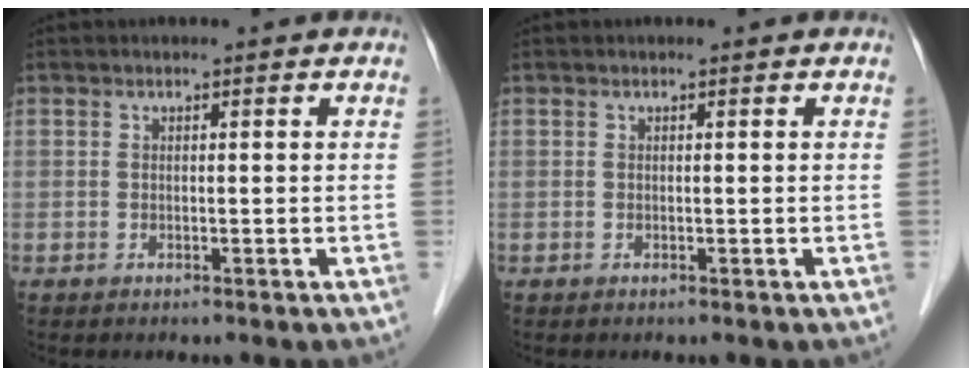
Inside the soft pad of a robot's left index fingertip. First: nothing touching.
{"total": 0.0}